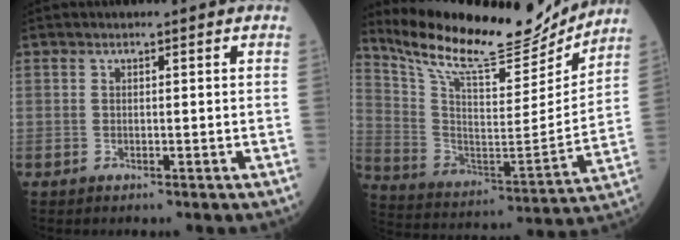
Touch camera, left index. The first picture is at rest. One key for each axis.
{"total": 20.9, "fx": 19.1, "fy": 3.3, "fz": 7.7, "tx": -0.152, "ty": -0.033, "tz": 0.306}